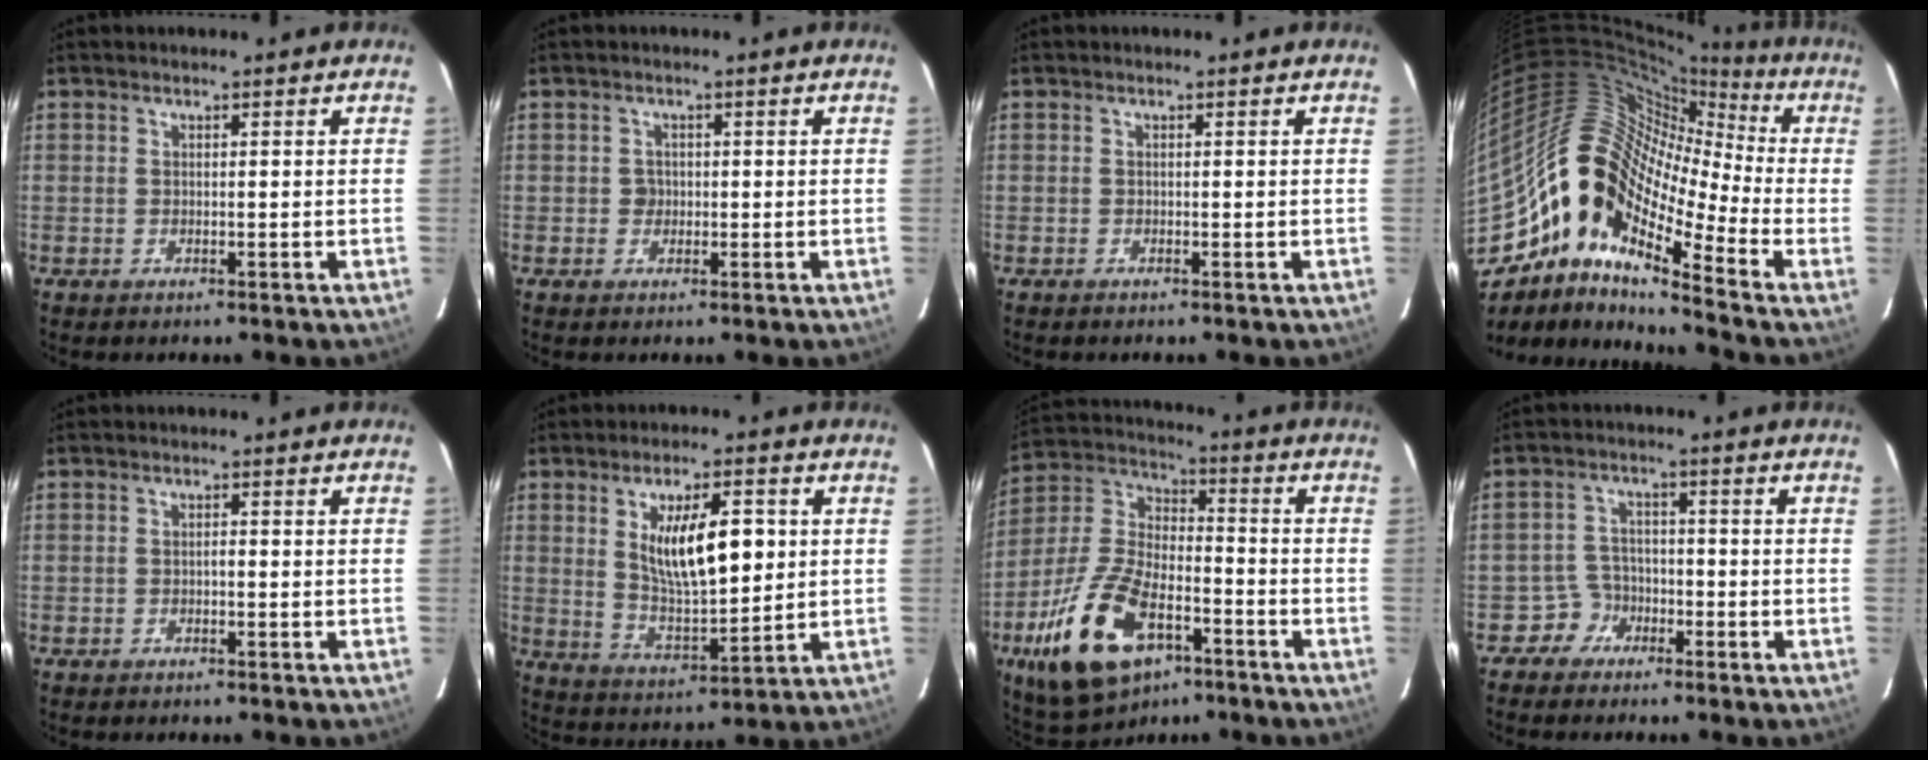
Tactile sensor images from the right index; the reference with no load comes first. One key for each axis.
{"total": 1.4, "fx": -0.1, "fy": 1.3, "fz": 0.5, "tx": -0.008, "ty": 0.003, "tz": -0.001}
{"total": 0.0}
{"total": 20.2, "fx": -10.2, "fy": 7.3, "fz": 15.9, "tx": -0.283, "ty": 0.056, "tz": -0.179}
{"total": 0.6, "fx": -0.3, "fy": 0.2, "fz": 0.6, "tx": -0.011, "ty": 0.002, "tz": -0.006}
{"total": 11.9, "fx": 2.7, "fy": 3.6, "fz": 11.0, "tx": -0.197, "ty": 0.000, "tz": 0.054}
{"total": 18.0, "fx": -8.8, "fy": 8.2, "fz": 13.4, "tx": -0.289, "ty": -0.005, "tz": -0.153}
{"total": 3.6, "fx": -2.2, "fy": 2.8, "fz": -0.3, "tx": 0.007, "ty": 0.013, "tz": -0.042}